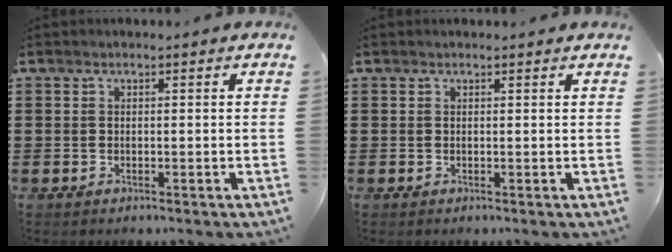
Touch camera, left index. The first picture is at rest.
{"total": 0.0}